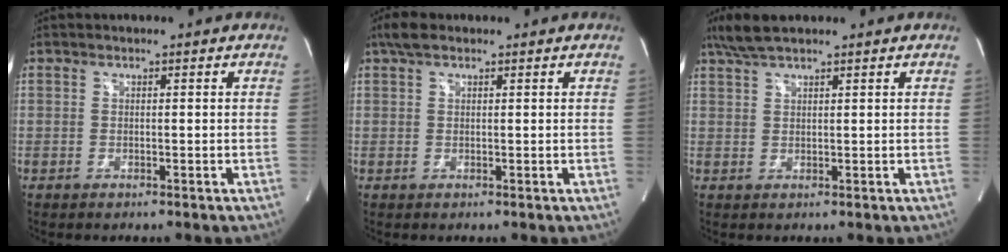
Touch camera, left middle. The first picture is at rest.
{"total": 2.8, "force": [1.9, 1.1, 1.7], "torque": [-0.039, 0.021, 0.037]}
{"total": 4.3, "force": [3.5, 0.5, 2.5], "torque": [-0.060, 0.017, 0.072]}